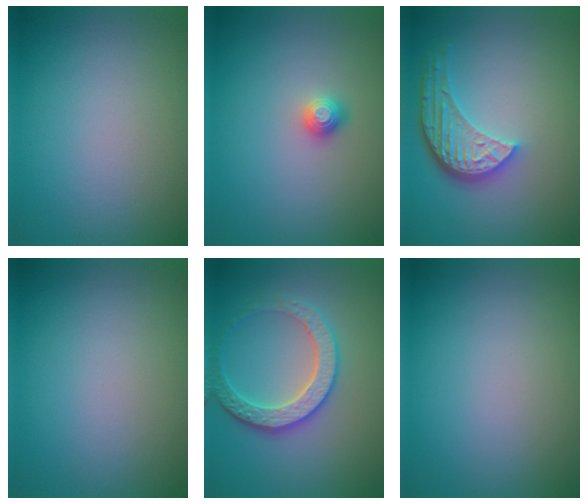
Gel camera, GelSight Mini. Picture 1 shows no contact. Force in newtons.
{"total": 1.1, "press": 1.0, "slide": 0.3}
{"total": 5.3, "press": 3.9, "slide": 3.5}
{"total": 0.0}
{"total": 3.8, "press": 3.8, "slide": 0.7}
{"total": 0.0}